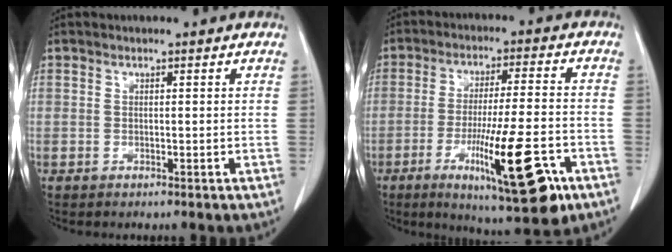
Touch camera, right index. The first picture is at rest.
{"total": 17.0, "force": [-7.5, 1.9, 15.1], "torque": [-0.225, -0.026, -0.110]}